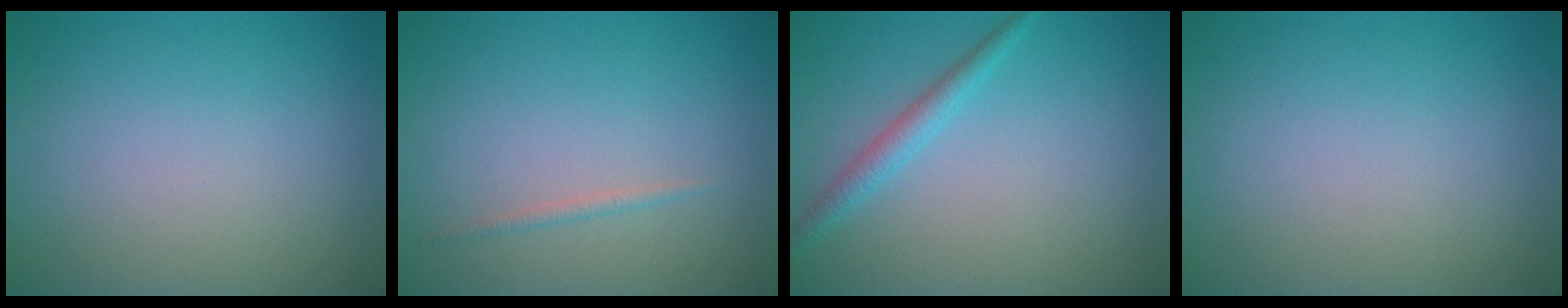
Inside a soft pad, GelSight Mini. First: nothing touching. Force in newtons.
{"total": 0.7, "press": 0.7, "slide": 0.0}
{"total": 1.9, "press": 1.9, "slide": 0.0}
{"total": 0.0}